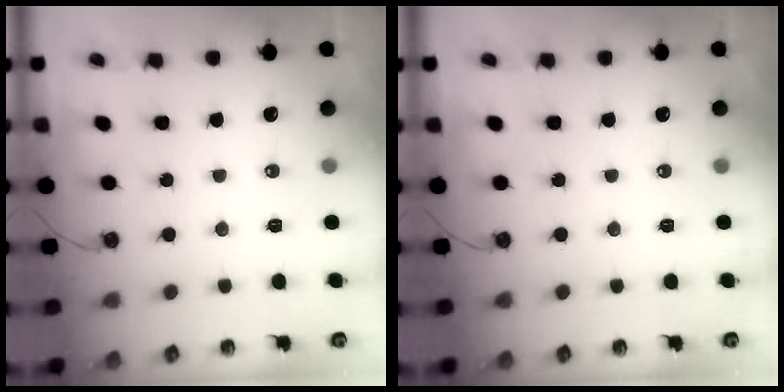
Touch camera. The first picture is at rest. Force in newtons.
{"total": 0.0}